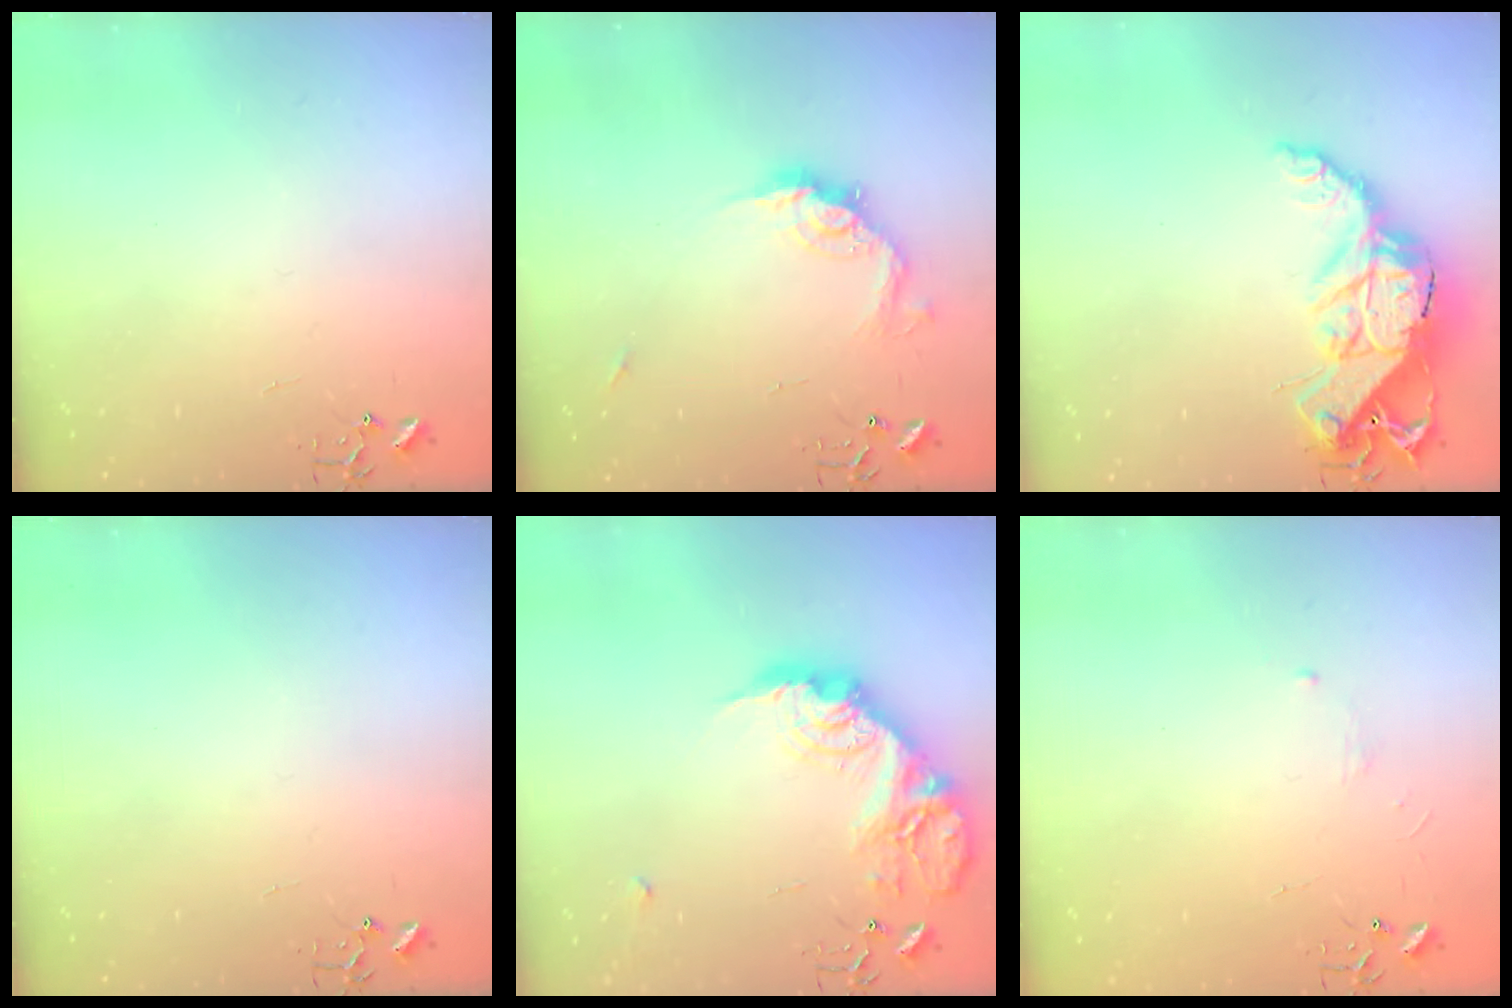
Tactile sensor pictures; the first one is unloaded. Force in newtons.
{"total": 13.4, "press": 13.4, "slide": 1.1}
{"total": 19.1, "press": 19.1, "slide": 1.2}
{"total": 0.0}
{"total": 24.1, "press": 24.1, "slide": 1.4}
{"total": 2.8, "press": 2.8, "slide": 0.5}